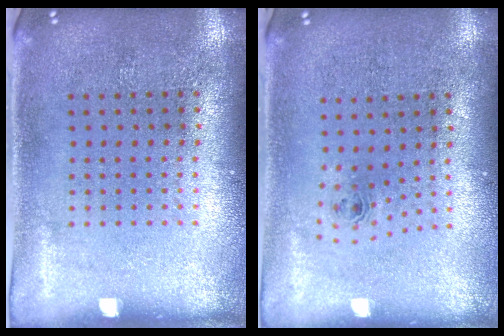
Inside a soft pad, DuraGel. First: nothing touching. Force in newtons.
{"total": 0.7, "press": 0.3, "slide": 0.7}